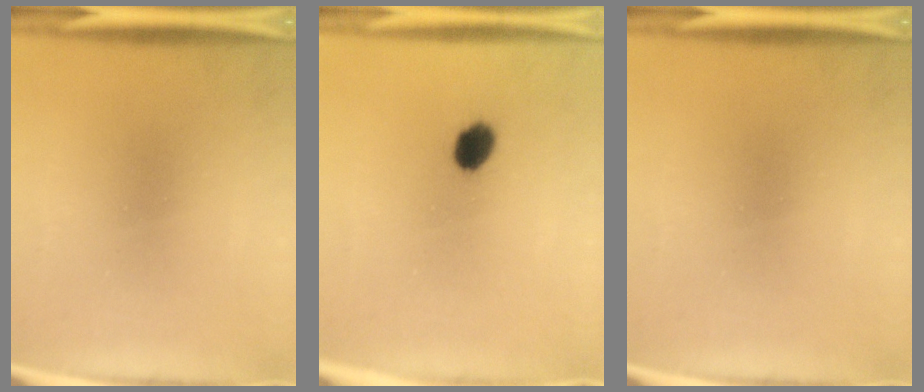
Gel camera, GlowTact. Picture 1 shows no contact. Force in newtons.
{"total": 5.3}
{"total": 0.0}